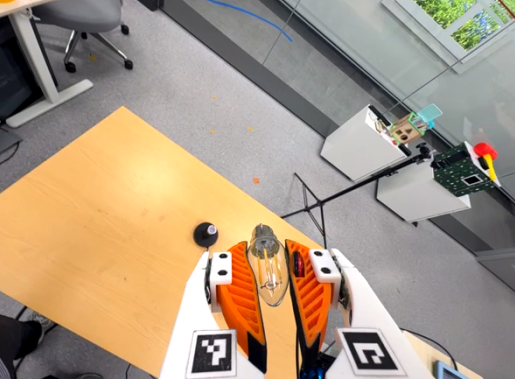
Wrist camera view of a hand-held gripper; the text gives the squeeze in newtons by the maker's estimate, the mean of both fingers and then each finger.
{"total": 20.9, "left": 25.5, "right": 16.3}